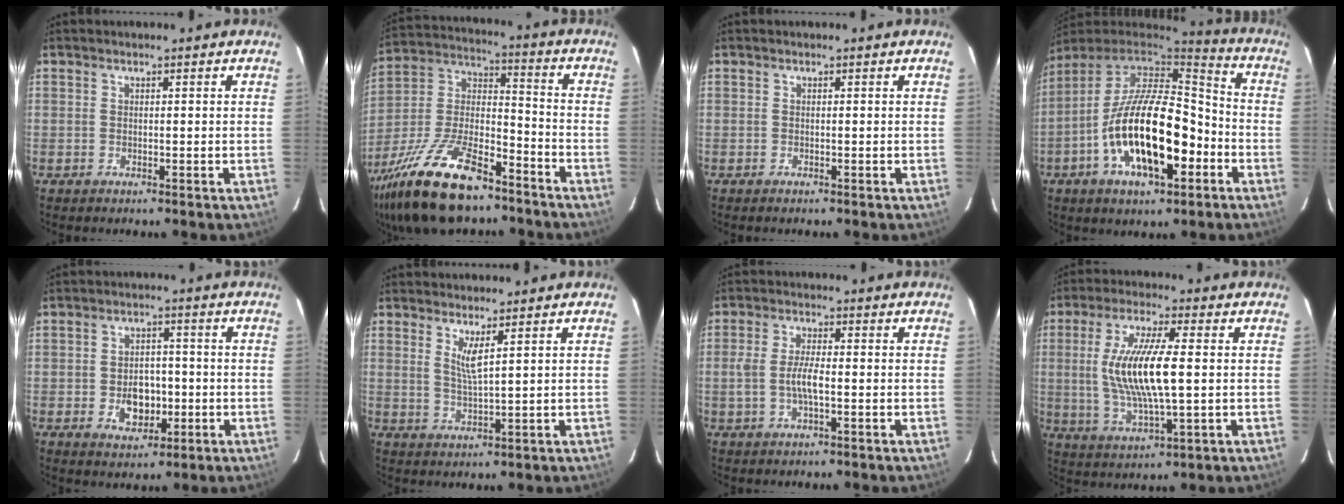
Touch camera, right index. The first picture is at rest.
{"total": 24.3, "force": [-16.7, 9.1, 15.2], "torque": [-0.315, -0.014, -0.289]}
{"total": 0.0}
{"total": 21.3, "force": [-7.2, 9.0, 17.9], "torque": [-0.338, -0.009, -0.126]}
{"total": 6.7, "force": [-1.8, 4.9, 4.2], "torque": [-0.082, 0.006, -0.017]}
{"total": 3.3, "force": [1.8, -0.2, 2.8], "torque": [-0.056, -0.012, 0.031]}
{"total": 4.9, "force": [-1.0, 1.4, 4.6], "torque": [-0.094, 0.002, -0.019]}
{"total": 13.9, "force": [0.6, 3.3, 13.5], "torque": [-0.263, -0.004, 0.019]}